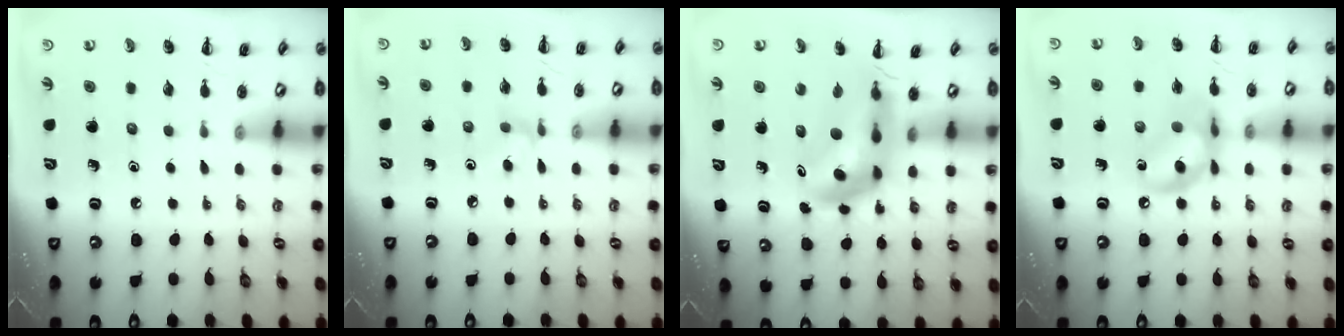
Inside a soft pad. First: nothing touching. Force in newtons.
{"total": 3.5, "press": 3.3, "slide": 1.2}
{"total": 9.4, "press": 8.9, "slide": 3.1}
{"total": 12.6, "press": 12.4, "slide": 2.2}